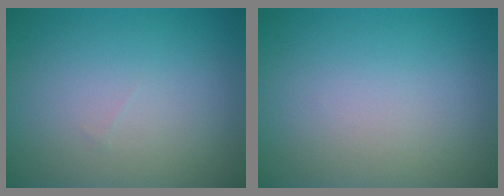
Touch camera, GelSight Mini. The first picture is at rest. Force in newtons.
{"total": 0.0}